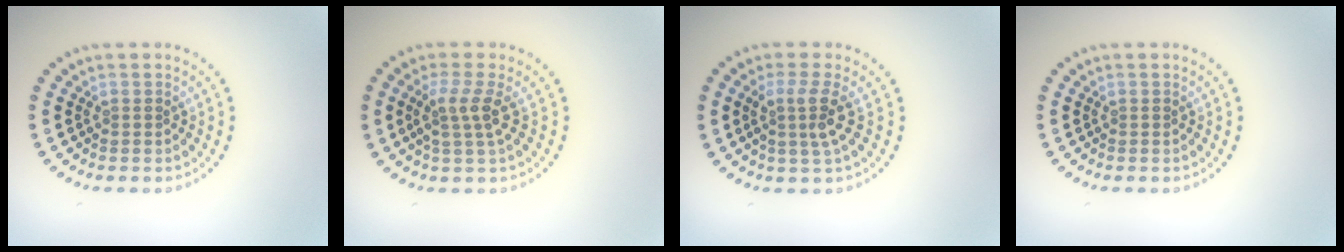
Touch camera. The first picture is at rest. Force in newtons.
{"total": 2.7, "press": 1.9, "slide": 1.8}
{"total": 2.7, "press": 2.0, "slide": 1.9}
{"total": 0.0}